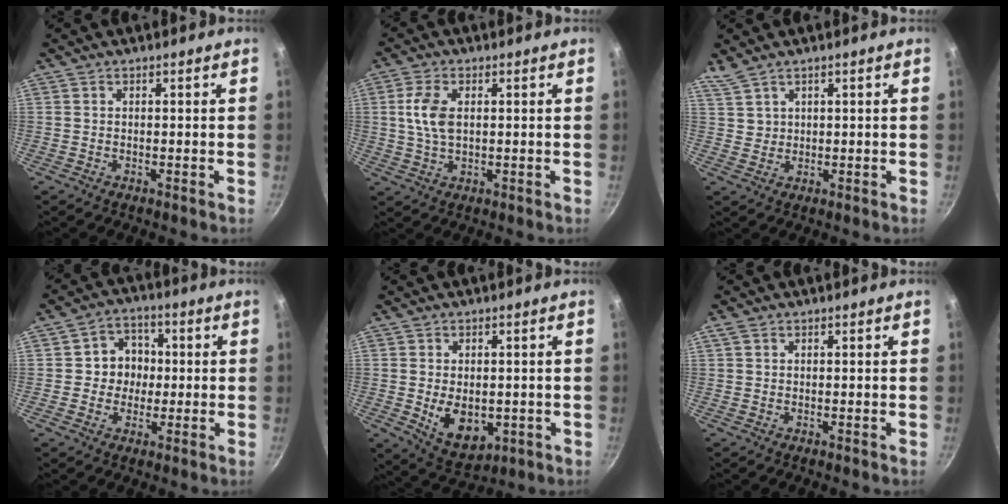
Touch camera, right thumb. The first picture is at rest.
{"total": 6.5, "force": [1.1, 3.7, 5.2], "torque": [-0.104, 0.003, 0.020]}
{"total": 3.4, "force": [2.9, 1.3, 1.3], "torque": [-0.028, -0.001, 0.068]}
{"total": 7.1, "force": [0.1, 6.6, 2.7], "torque": [0.007, 0.011, -0.009]}
{"total": 8.8, "force": [-0.9, 5.9, 6.5], "torque": [-0.086, -0.012, 0.008]}
{"total": 1.1, "force": [0.6, 0.6, 0.8], "torque": [-0.019, 0.004, 0.014]}